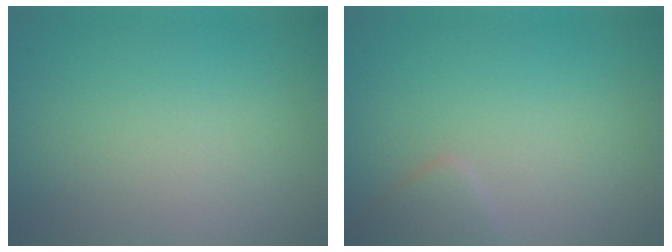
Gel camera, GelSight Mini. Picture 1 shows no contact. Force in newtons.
{"total": 1.6, "press": 1.6, "slide": 0.1}